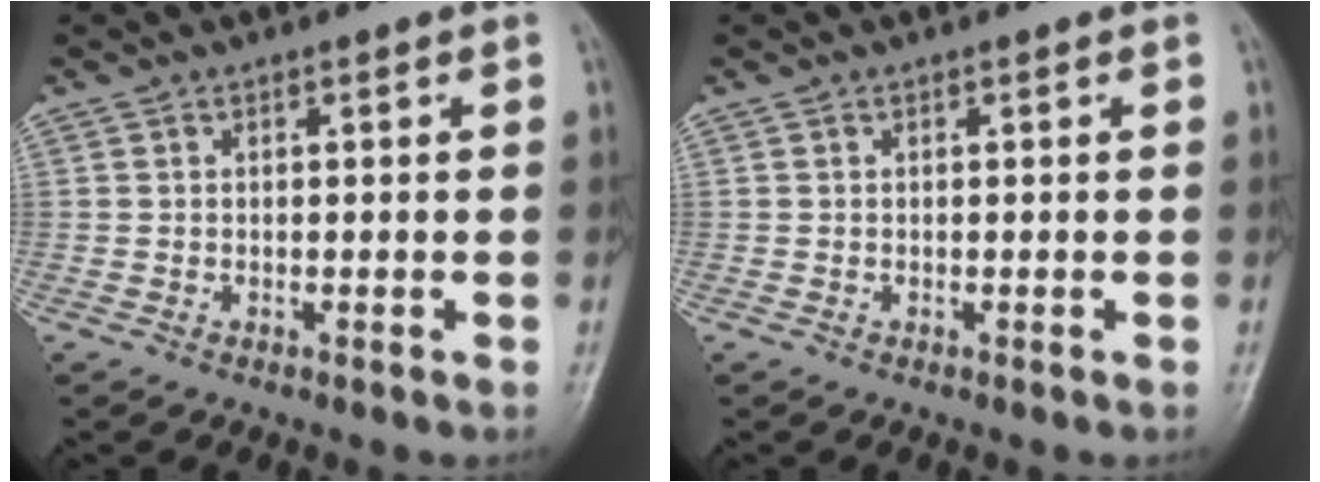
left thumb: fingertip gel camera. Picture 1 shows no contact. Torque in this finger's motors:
{"motor_torque": [0.00, 0.00, 0.03, -0.03, 0.00]}